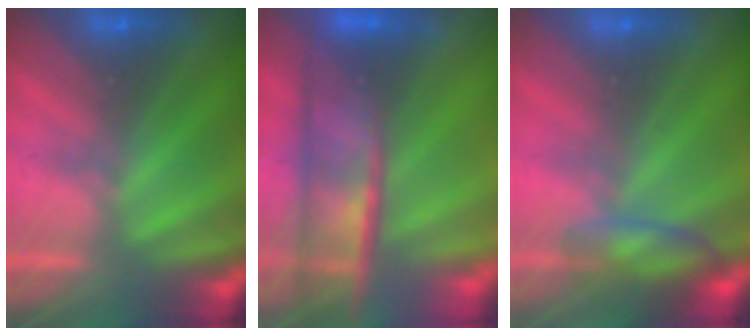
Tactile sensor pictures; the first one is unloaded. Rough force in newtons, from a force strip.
{"total": 5.5}
{"total": 2.8}